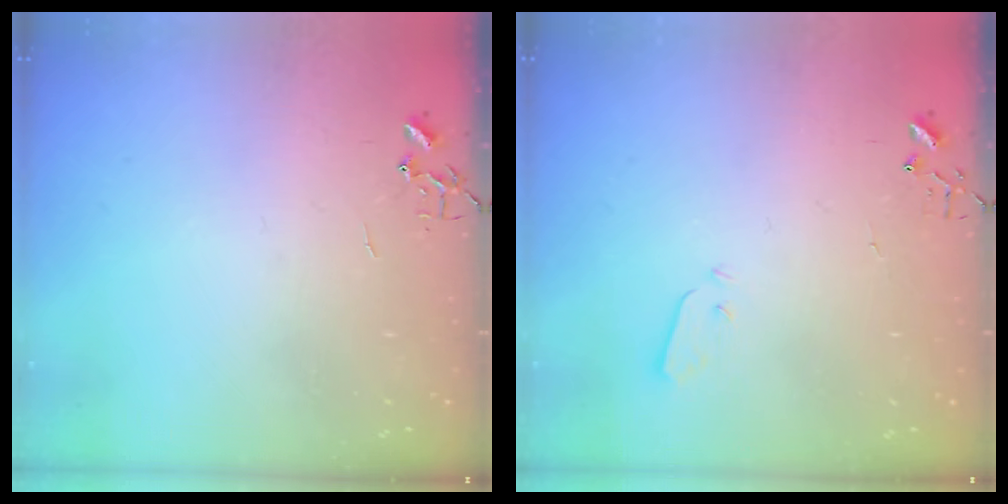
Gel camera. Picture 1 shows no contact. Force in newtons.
{"total": 3.0, "press": 3.0, "slide": 0.3}